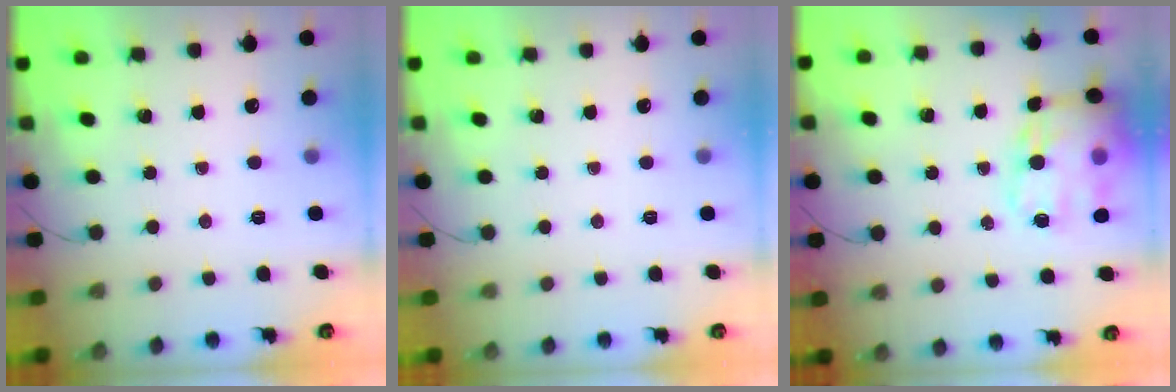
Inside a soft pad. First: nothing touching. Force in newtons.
{"total": 0.0}
{"total": 19.7, "press": 19.4, "slide": 3.6}